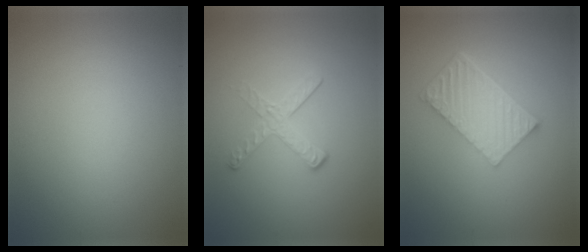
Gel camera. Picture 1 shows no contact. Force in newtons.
{"total": 2.1, "press": 1.4, "slide": 1.6}
{"total": 6.0, "press": 4.0, "slide": 4.4}